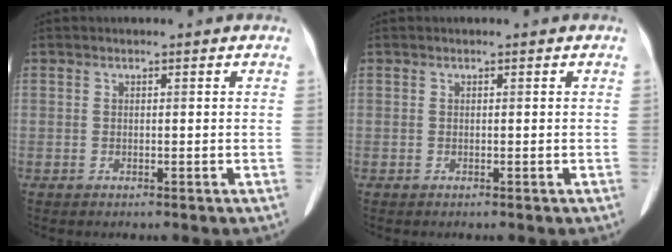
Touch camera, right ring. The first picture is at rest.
{"total": 0.0}